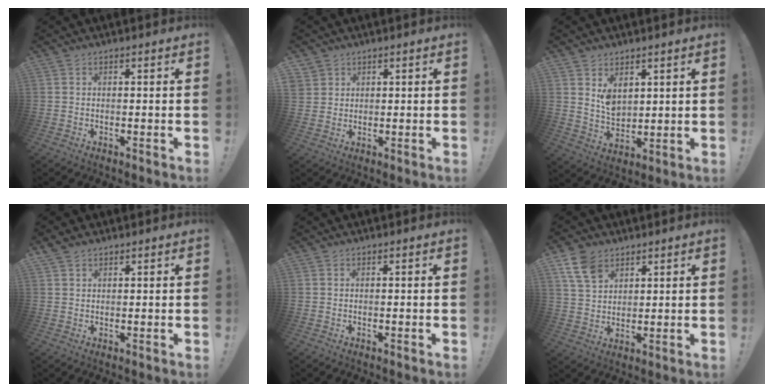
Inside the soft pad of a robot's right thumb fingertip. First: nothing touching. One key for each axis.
{"total": 2.2, "fx": 1.6, "fy": 1.5, "fz": 0.3, "tx": -0.005, "ty": -0.008, "tz": 0.031}
{"total": 6.7, "fx": 4.0, "fy": 4.6, "fz": 2.9, "tx": -0.045, "ty": -0.028, "tz": 0.077}
{"total": 2.1, "fx": 1.6, "fy": 1.0, "fz": 0.8, "tx": -0.017, "ty": -0.006, "tz": 0.033}
{"total": 0.0}
{"total": 8.7, "fx": 5.4, "fy": 5.4, "fz": 4.2, "tx": -0.079, "ty": -0.018, "tz": 0.108}